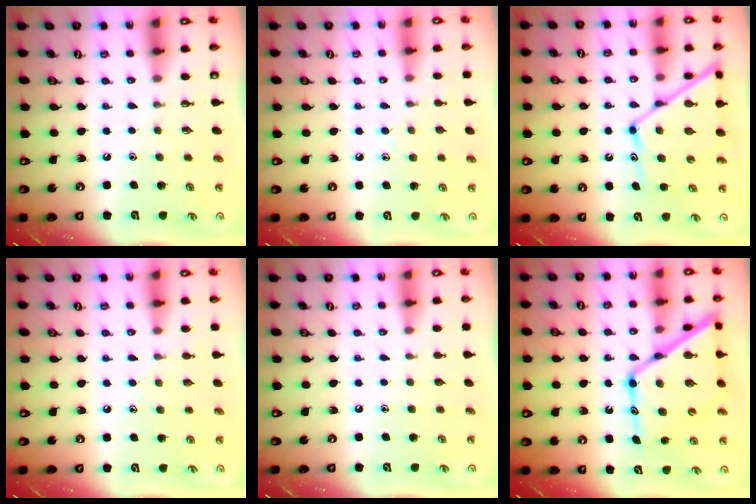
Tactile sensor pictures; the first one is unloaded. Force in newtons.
{"total": 6.5, "press": 6.4, "slide": 0.7}
{"total": 14.2, "press": 14.1, "slide": 1.4}
{"total": 6.6, "press": 6.5, "slide": 0.6}
{"total": 0.0}
{"total": 20.1, "press": 20.0, "slide": 1.9}